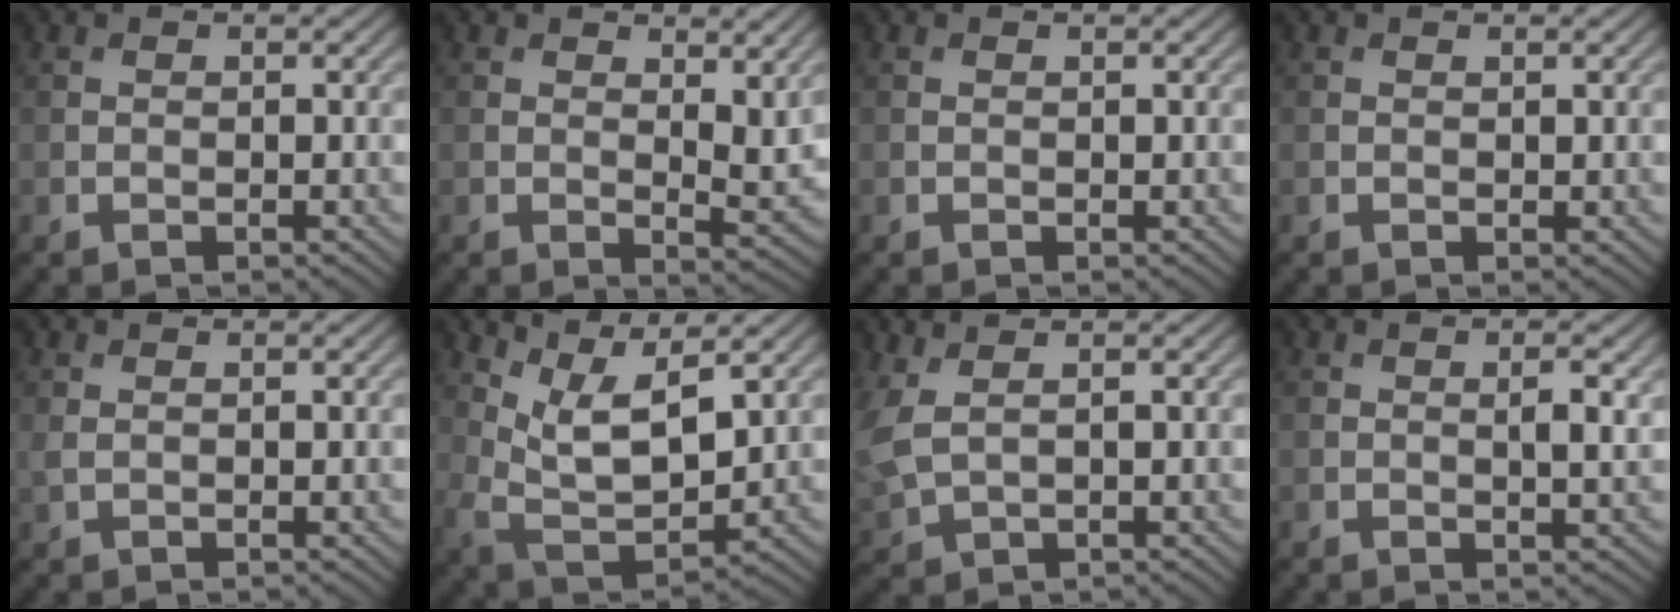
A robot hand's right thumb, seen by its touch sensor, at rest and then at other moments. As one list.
[{"total": 4.6, "force": [1.7, 1.9, 3.8], "torque": [-0.060, -0.009, 0.029]}, {"total": 0.0}, {"total": 0.0}, {"total": 1.0, "force": [0.3, 0.5, 0.8], "torque": [-0.027, 0.001, 0.007]}, {"total": 7.7, "force": [4.2, 2.9, 5.8], "torque": [-0.136, -0.005, 0.084]}, {"total": 5.0, "force": [1.5, 2.6, 4.0], "torque": [-0.131, -0.003, 0.038]}, {"total": 2.1, "force": [0.5, 0.5, 2.0], "torque": [-0.034, -0.003, 0.009]}]